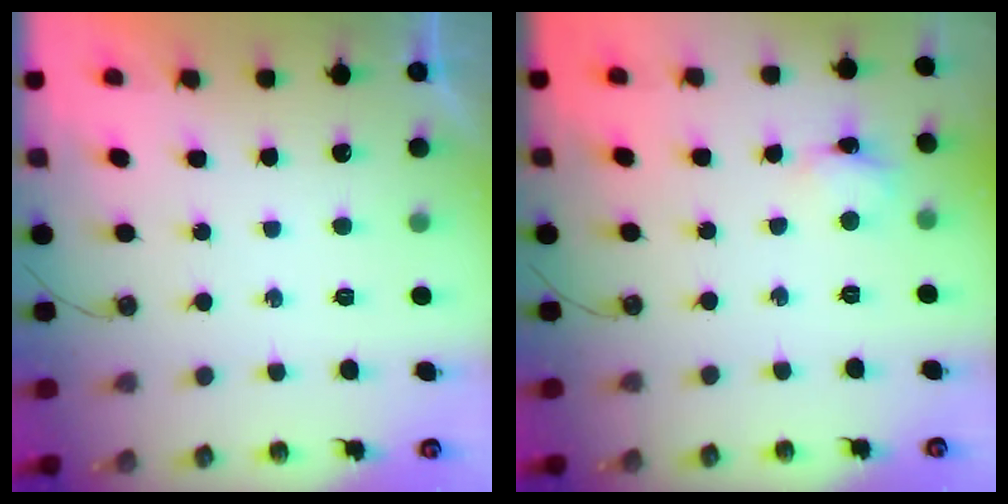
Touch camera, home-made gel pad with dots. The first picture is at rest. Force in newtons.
{"total": 3.5, "press": 3.4, "slide": 0.3}